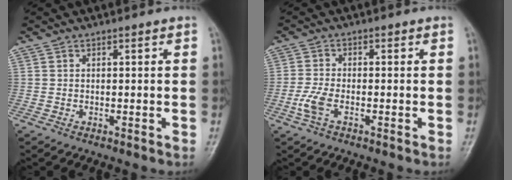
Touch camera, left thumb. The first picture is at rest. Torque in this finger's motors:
{"motor_torque": [-0.08, 0.14, 0.35, 0.06, 0.03]}